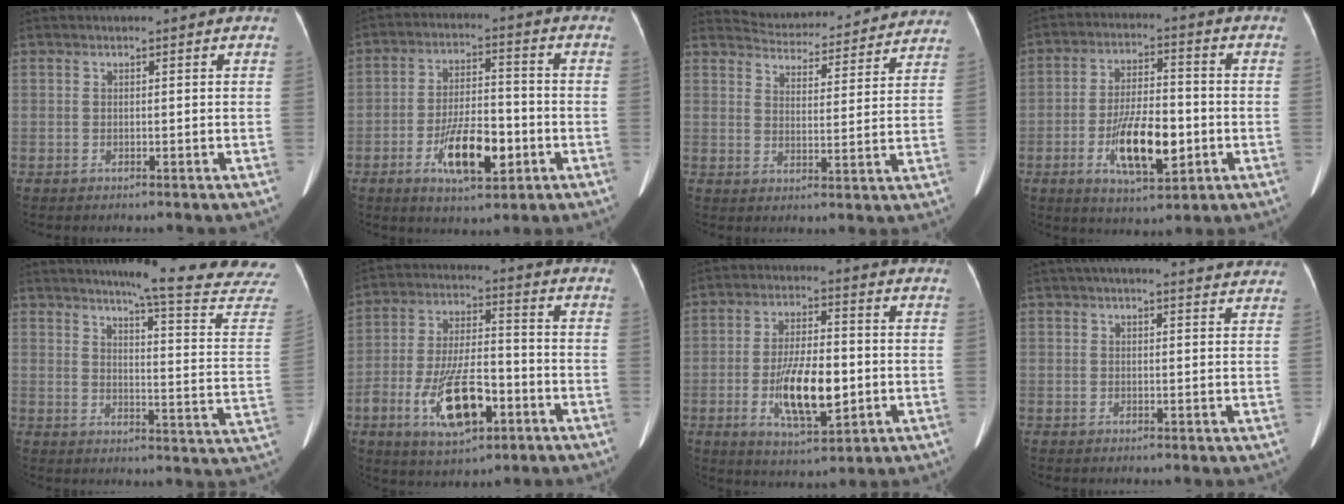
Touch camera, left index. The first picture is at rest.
{"total": 10.1, "force": [-3.9, 3.6, 8.6], "torque": [-0.163, 0.000, -0.065]}
{"total": 18.7, "force": [17.9, 3.9, 3.4], "torque": [-0.043, -0.003, 0.223]}
{"total": 11.1, "force": [-3.1, 3.8, 9.9], "torque": [-0.186, -0.002, -0.051]}
{"total": 19.7, "force": [18.0, -0.8, 8.1], "torque": [-0.100, -0.099, 0.202]}
{"total": 13.1, "force": [-5.4, 4.9, 10.8], "torque": [-0.209, 0.002, -0.088]}
{"total": 11.2, "force": [-2.2, 3.7, 10.4], "torque": [-0.197, -0.006, -0.034]}
{"total": 13.5, "force": [12.2, 2.0, 5.3], "torque": [-0.062, 0.033, 0.138]}